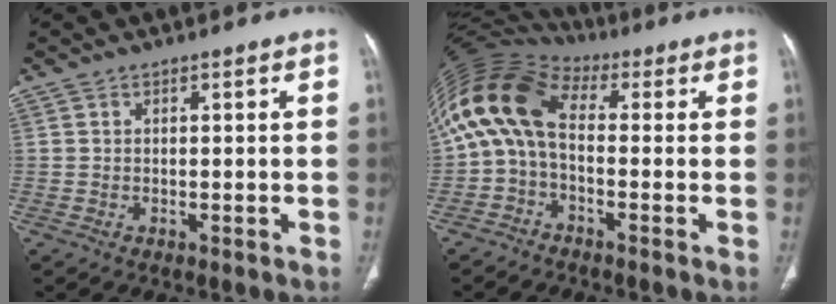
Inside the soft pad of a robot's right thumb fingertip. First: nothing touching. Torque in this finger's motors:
{"motor_torque": [0.16, 0.66, 1.34, -0.92, 0.57]}